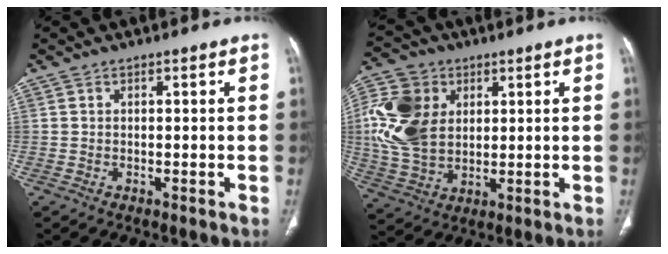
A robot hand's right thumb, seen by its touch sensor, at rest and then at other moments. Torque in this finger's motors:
{"motor_torque": [0.13, 0.21, 0.12, 0.16, 0.38]}